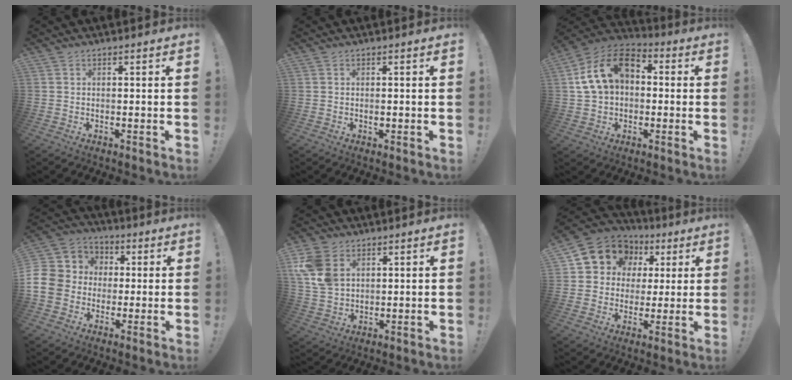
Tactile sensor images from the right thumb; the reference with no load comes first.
{"total": 0.7, "force": [-0.2, 0.5, 0.6], "torque": [-0.004, -0.001, -0.005]}
{"total": 16.5, "force": [4.0, 11.5, 11.1], "torque": [-0.187, 0.009, 0.076]}
{"total": 12.8, "force": [-0.9, 11.7, 5.1], "torque": [-0.096, 0.012, -0.013]}
{"total": 11.2, "force": [4.5, 8.0, 6.5], "torque": [-0.130, -0.009, 0.090]}
{"total": 11.4, "force": [4.7, 9.7, 3.8], "torque": [-0.058, -0.025, 0.099]}